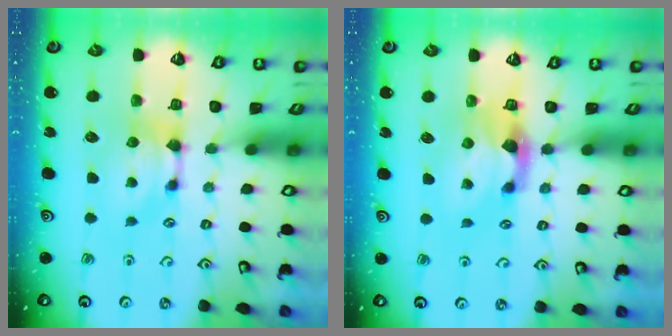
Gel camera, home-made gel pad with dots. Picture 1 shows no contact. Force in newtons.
{"total": 2.3, "press": 2.1, "slide": 0.8}